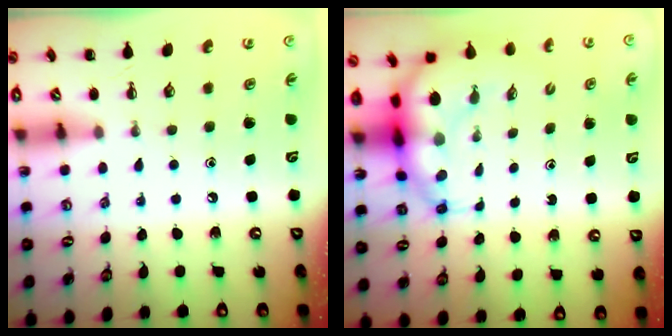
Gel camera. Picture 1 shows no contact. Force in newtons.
{"total": 8.0, "press": 7.6, "slide": 2.2}